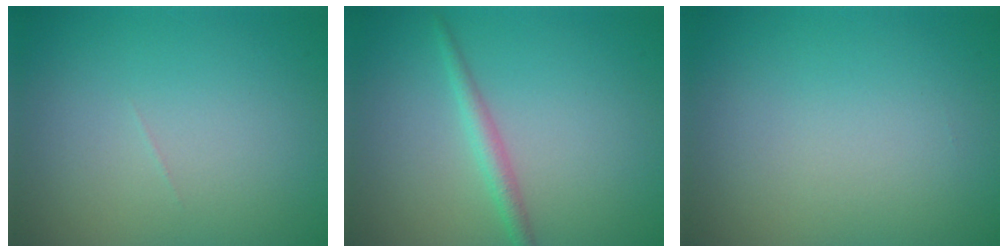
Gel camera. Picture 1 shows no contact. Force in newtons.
{"total": 1.7, "press": 1.7, "slide": 0.0}
{"total": 0.0}